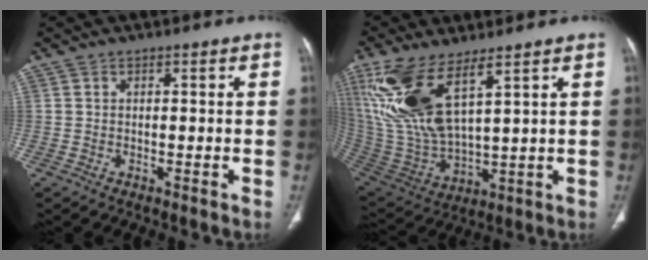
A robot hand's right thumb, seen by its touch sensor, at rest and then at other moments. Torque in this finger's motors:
{"motor_torque": [1.17, 3.83, 2.02, 0.75, 0.33]}